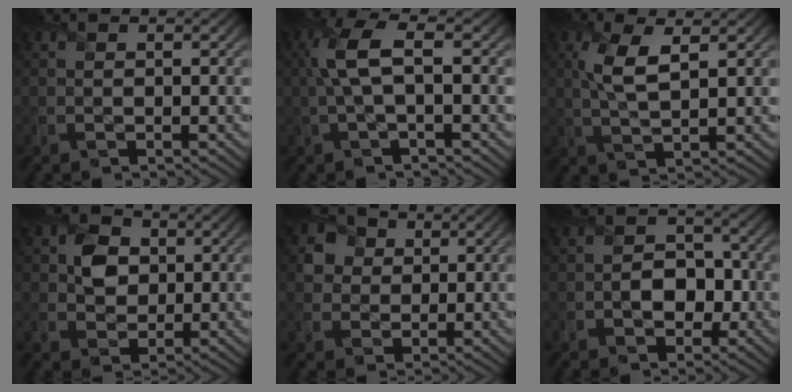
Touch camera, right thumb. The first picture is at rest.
{"total": 5.3, "force": [0.6, 1.5, 5.0], "torque": [-0.117, 0.018, 0.003]}
{"total": 5.2, "force": [1.6, 1.8, 4.6], "torque": [-0.111, 0.003, 0.030]}
{"total": 4.7, "force": [0.8, 4.0, 2.3], "torque": [-0.049, 0.005, 0.003]}
{"total": 5.0, "force": [1.5, 4.4, 1.7], "torque": [-0.048, 0.004, 0.014]}
{"total": 4.4, "force": [-1.2, 3.4, 2.5], "torque": [-0.014, 0.002, -0.035]}